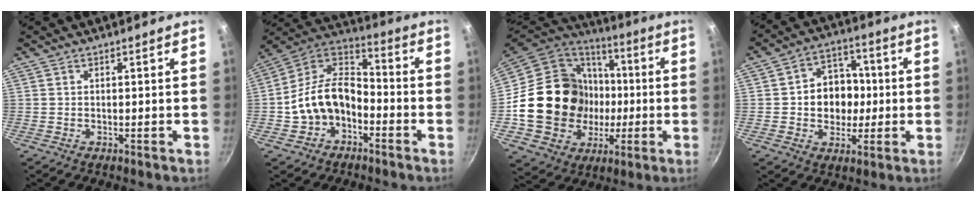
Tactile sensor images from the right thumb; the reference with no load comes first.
{"total": 13.8, "force": [-4.4, 9.7, 8.8], "torque": [-0.136, 0.061, -0.093]}
{"total": 25.4, "force": [-0.9, 22.0, 12.7], "torque": [-0.209, 0.034, 0.007]}
{"total": 11.4, "force": [-0.1, 9.4, 6.4], "torque": [-0.054, 0.014, -0.006]}